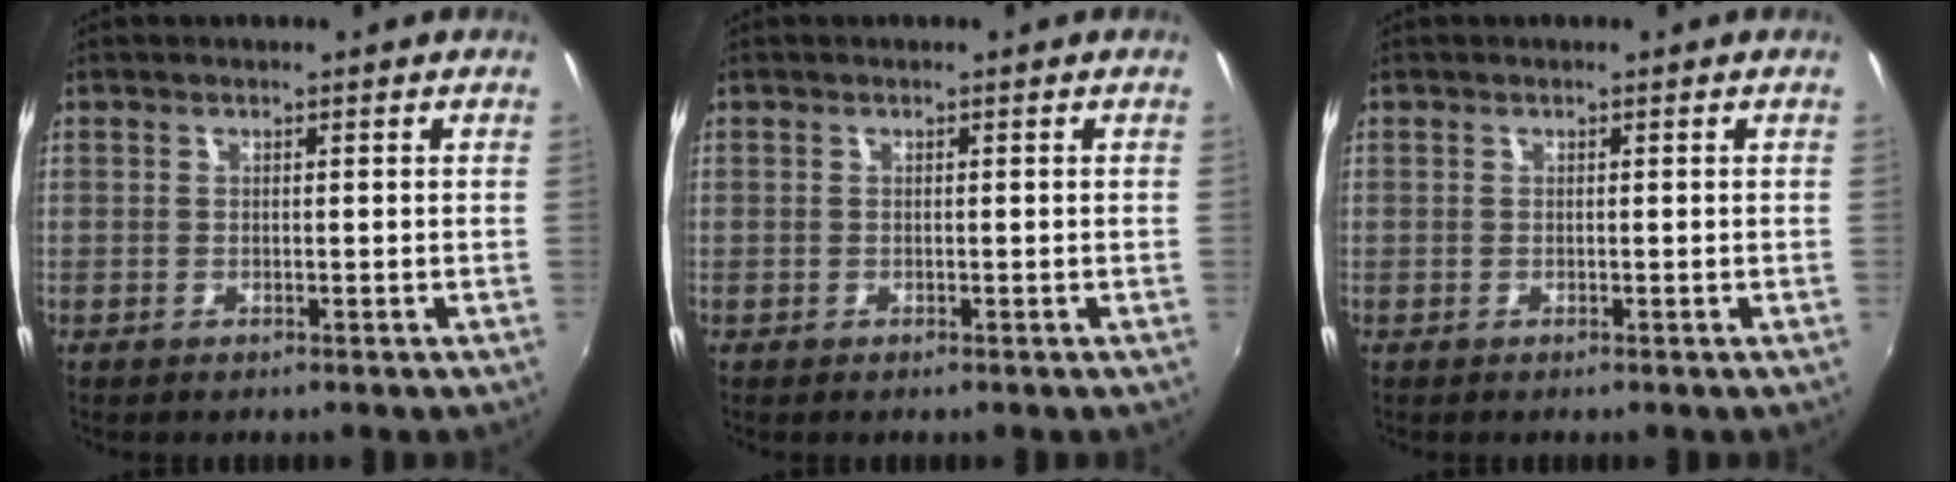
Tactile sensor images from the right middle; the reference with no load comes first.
{"total": 0.5, "force": [0.0, 0.5, 0.2], "torque": [0.000, 0.000, -0.002]}
{"total": 0.0}